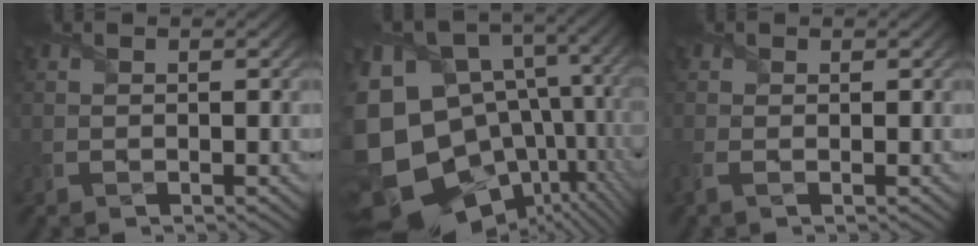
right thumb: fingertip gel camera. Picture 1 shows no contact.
{"total": 20.6, "force": [-2.9, 16.4, 12.1], "torque": [-0.303, -0.054, -0.019]}
{"total": 1.5, "force": [-0.4, 0.8, 1.3], "torque": [-0.039, -0.004, -0.012]}